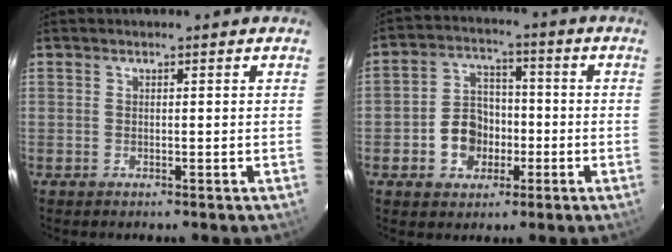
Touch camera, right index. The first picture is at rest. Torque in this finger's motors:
{"motor_torque": [1.31, 0.08, 0.16, 0.04]}